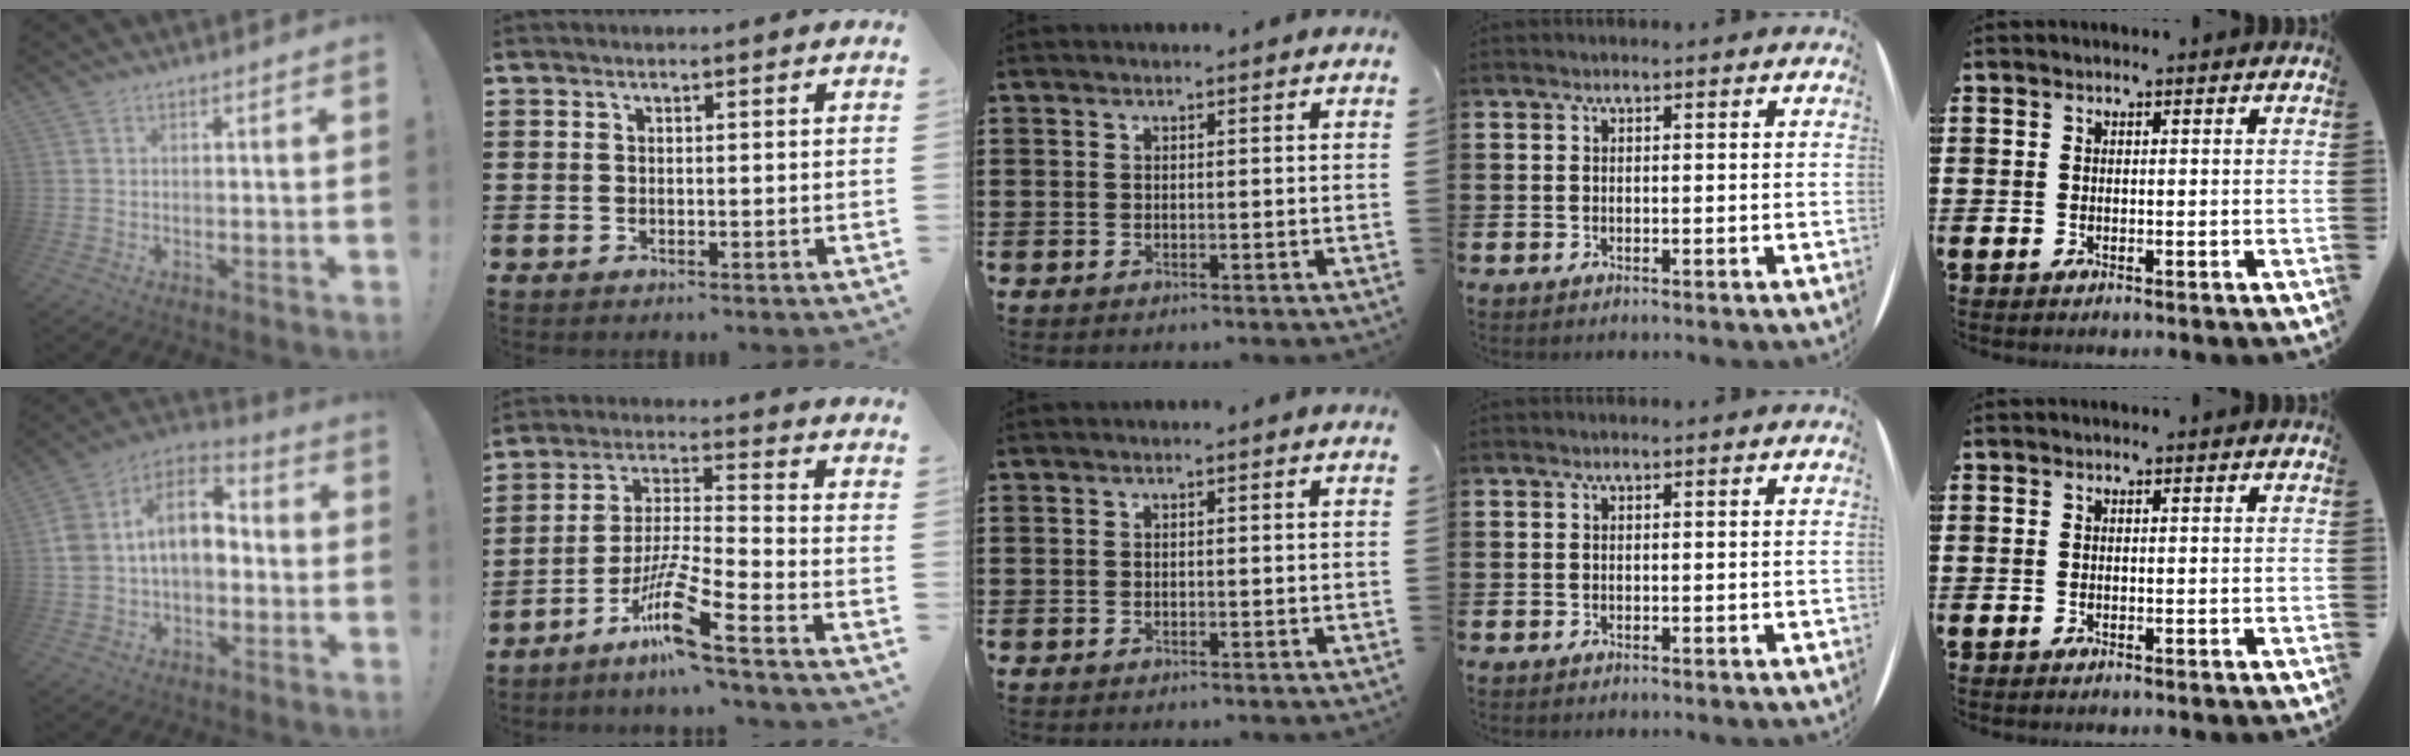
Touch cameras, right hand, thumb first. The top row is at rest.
{"thumb": {"total": 14.6, "force": [2.2, 9.7, 10.7], "torque": [-0.183, 0.008, 0.038]}, "index": {"total": 10.1, "force": [-7.2, -0.1, 7.0], "torque": [-0.154, -0.015, -0.145]}}